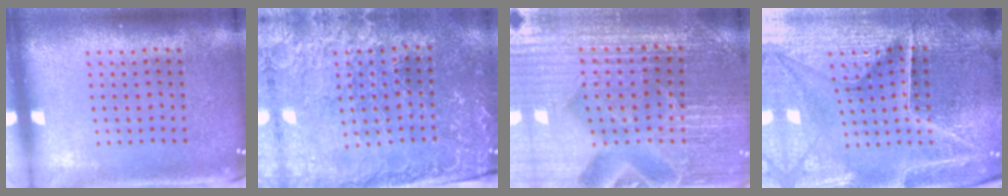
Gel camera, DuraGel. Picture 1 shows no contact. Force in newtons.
{"total": 1.5, "press": 1.4, "slide": 0.5}
{"total": 3.9, "press": 3.8, "slide": 0.7}
{"total": 5.1, "press": 4.9, "slide": 1.4}